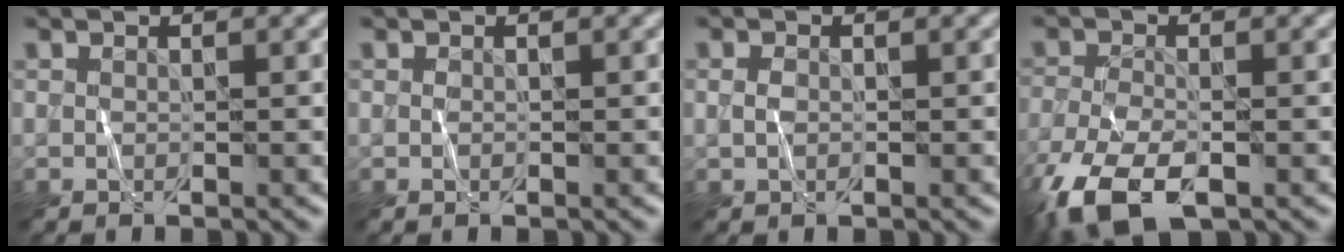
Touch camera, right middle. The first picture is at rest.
{"total": 0.0}
{"total": 0.8, "force": [0.2, 0.6, 0.6], "torque": [-0.016, 0.001, 0.003]}
{"total": 7.1, "force": [-4.2, 3.0, 4.8], "torque": [-0.109, -0.020, -0.087]}